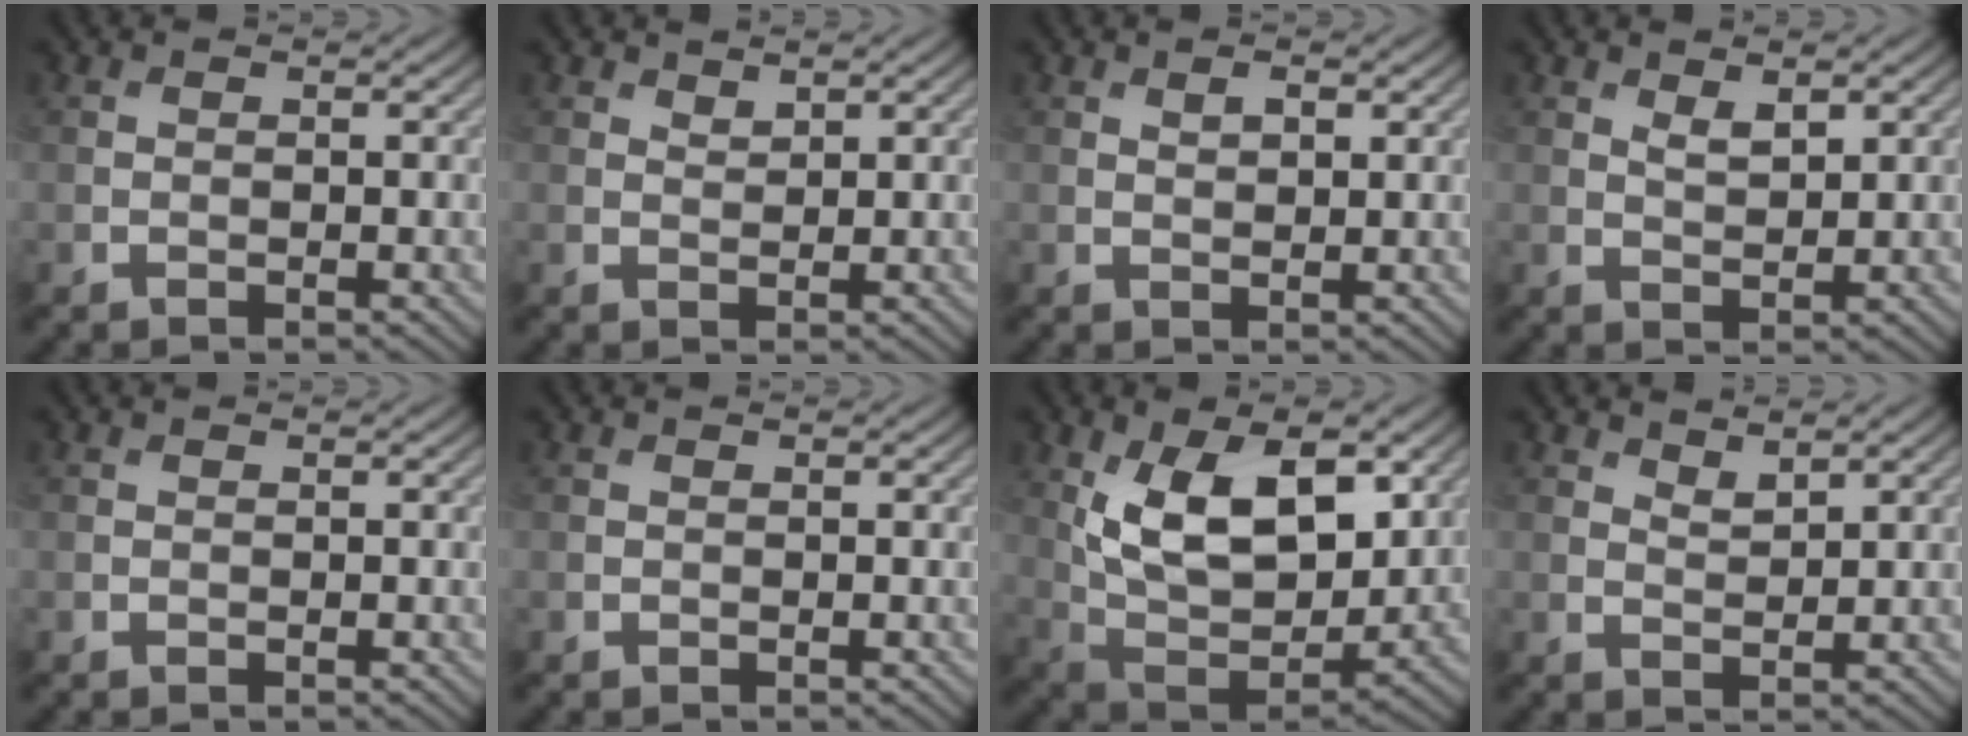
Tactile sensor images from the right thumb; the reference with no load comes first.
{"total": 1.2, "force": [1.1, 0.4, 0.4], "torque": [-0.010, -0.004, 0.022]}
{"total": 1.8, "force": [1.0, 0.9, 1.2], "torque": [-0.022, -0.003, 0.020]}
{"total": 2.1, "force": [1.3, 0.8, 1.4], "torque": [-0.028, -0.006, 0.029]}
{"total": 0.0}
{"total": 0.0}
{"total": 13.0, "force": [4.2, 7.2, 9.9], "torque": [-0.186, -0.016, 0.081]}
{"total": 2.1, "force": [1.8, 0.7, 0.9], "torque": [-0.019, -0.005, 0.038]}